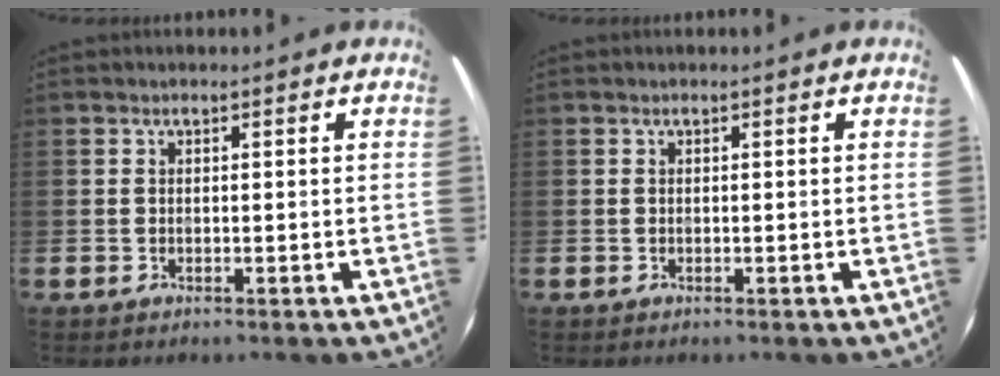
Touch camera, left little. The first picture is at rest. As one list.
[{"total": 0.0}]